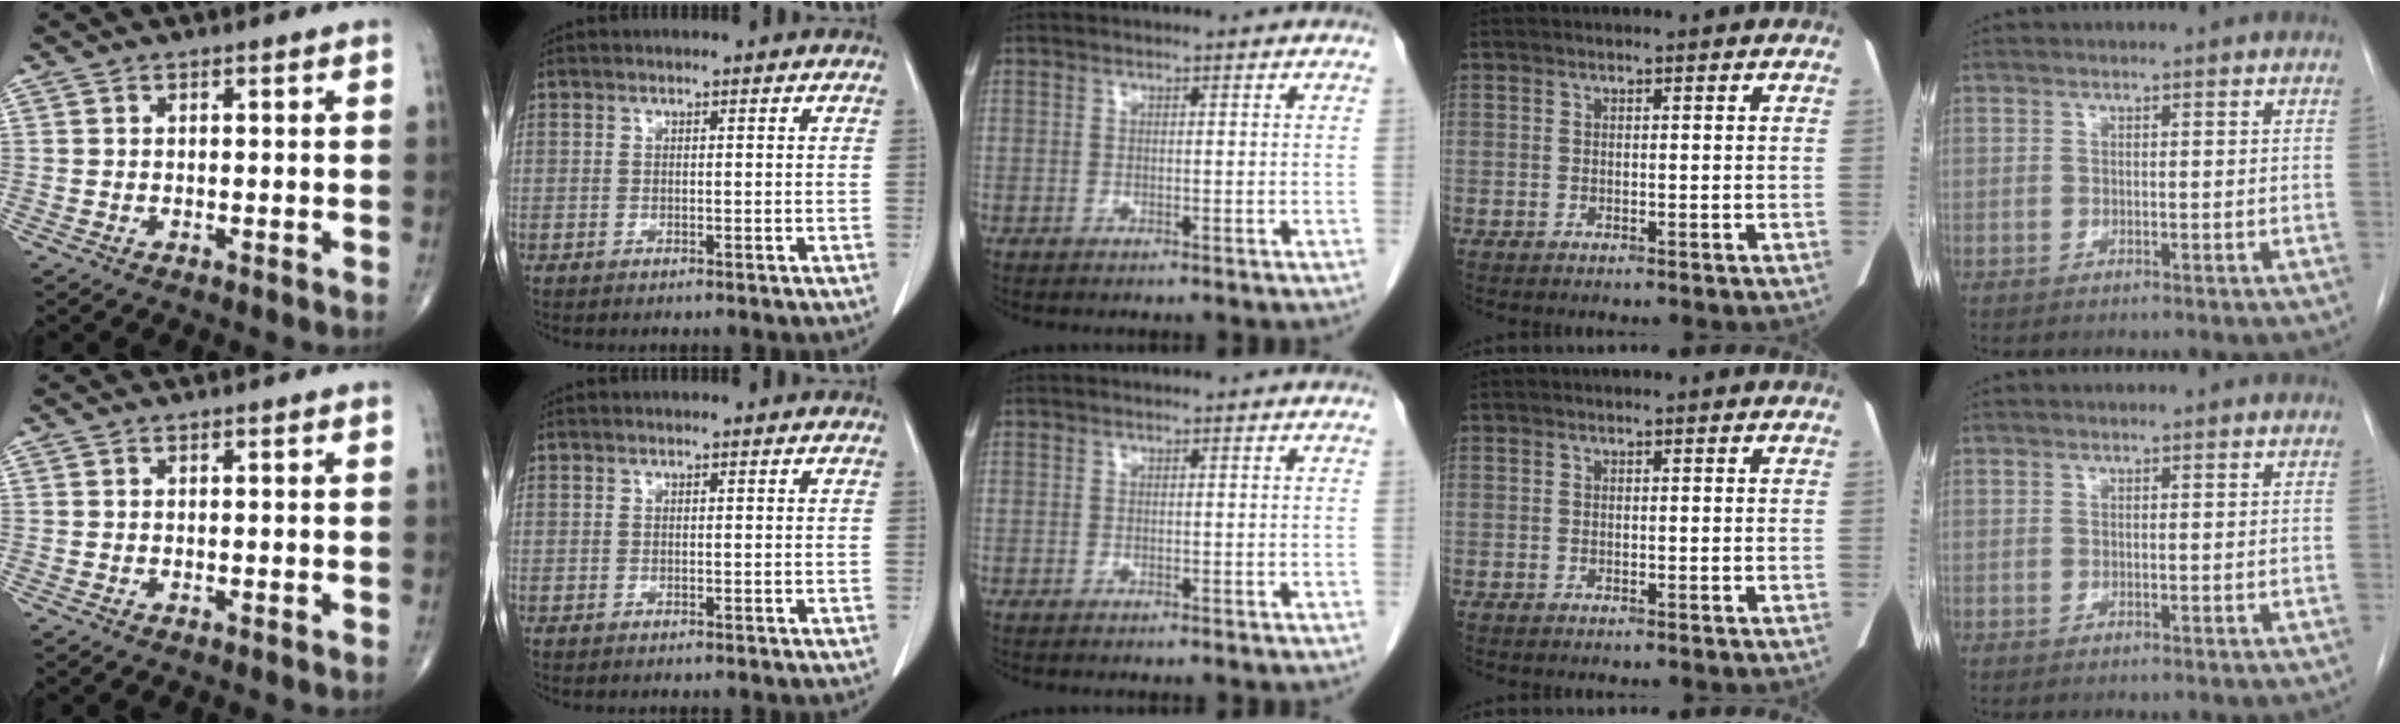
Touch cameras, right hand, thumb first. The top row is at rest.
{}